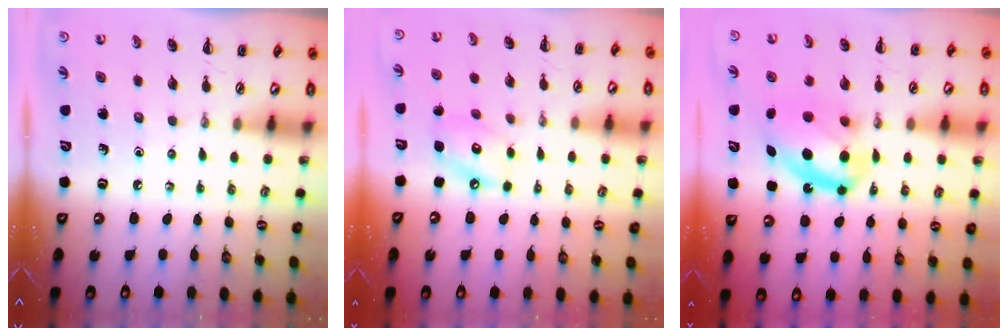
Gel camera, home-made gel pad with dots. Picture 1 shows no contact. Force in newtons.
{"total": 8.6, "press": 8.5, "slide": 0.8}
{"total": 12.3, "press": 11.9, "slide": 2.9}